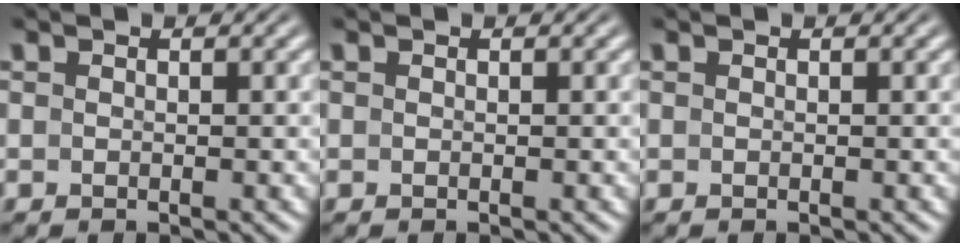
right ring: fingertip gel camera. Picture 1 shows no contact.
{"total": 0.0}
{"total": 0.0}